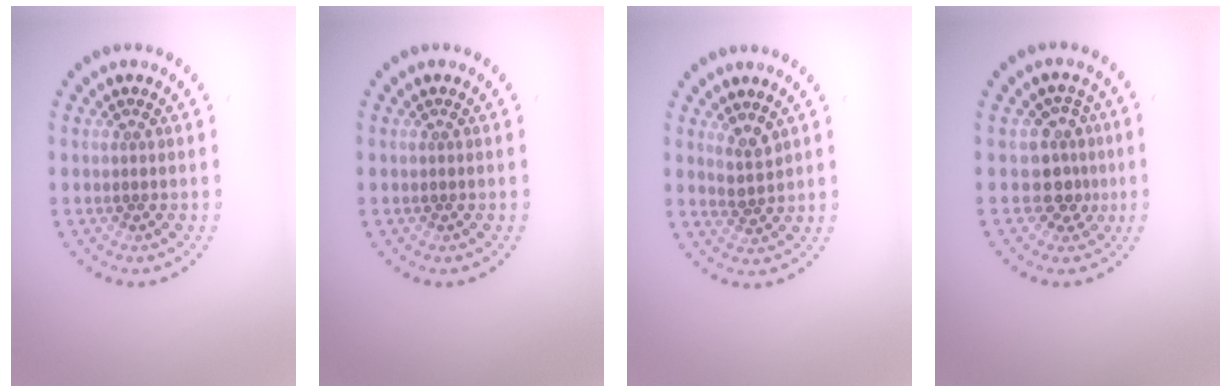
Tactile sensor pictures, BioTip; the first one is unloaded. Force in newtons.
{"total": 0.0}
{"total": 1.8, "press": 1.4, "slide": 1.1}
{"total": 2.7, "press": 2.3, "slide": 1.5}